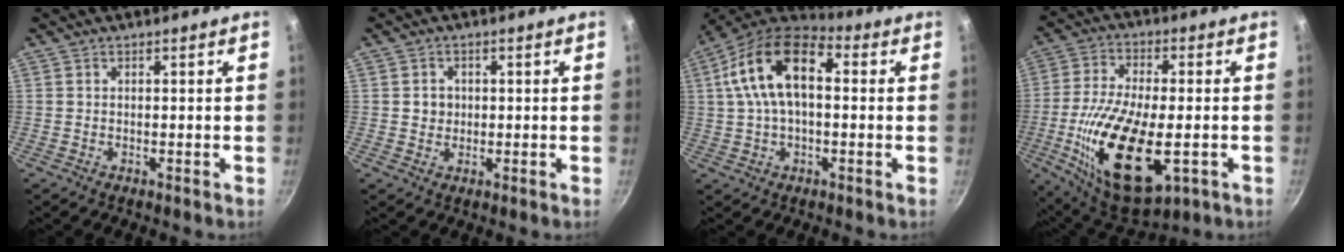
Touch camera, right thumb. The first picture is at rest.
{"total": 2.6, "force": [0.3, 2.4, 1.0], "torque": [-0.002, 0.003, 0.004]}
{"total": 15.9, "force": [2.5, 8.8, 13.0], "torque": [-0.240, 0.042, 0.037]}
{"total": 21.5, "force": [-5.3, 9.7, 18.5], "torque": [-0.355, -0.009, -0.073]}